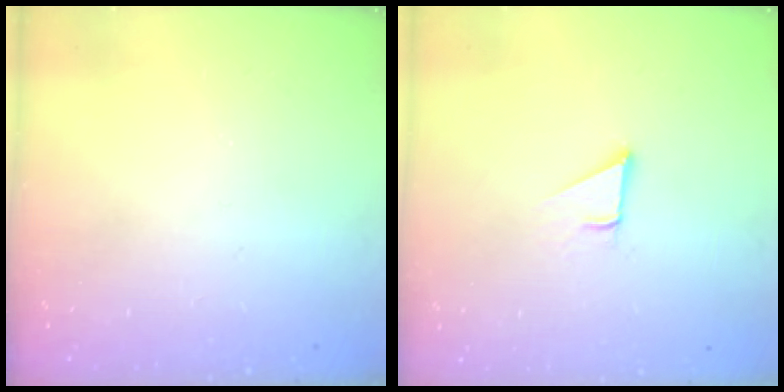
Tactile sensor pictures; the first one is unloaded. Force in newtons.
{"total": 1.6, "press": 1.6, "slide": 0.2}